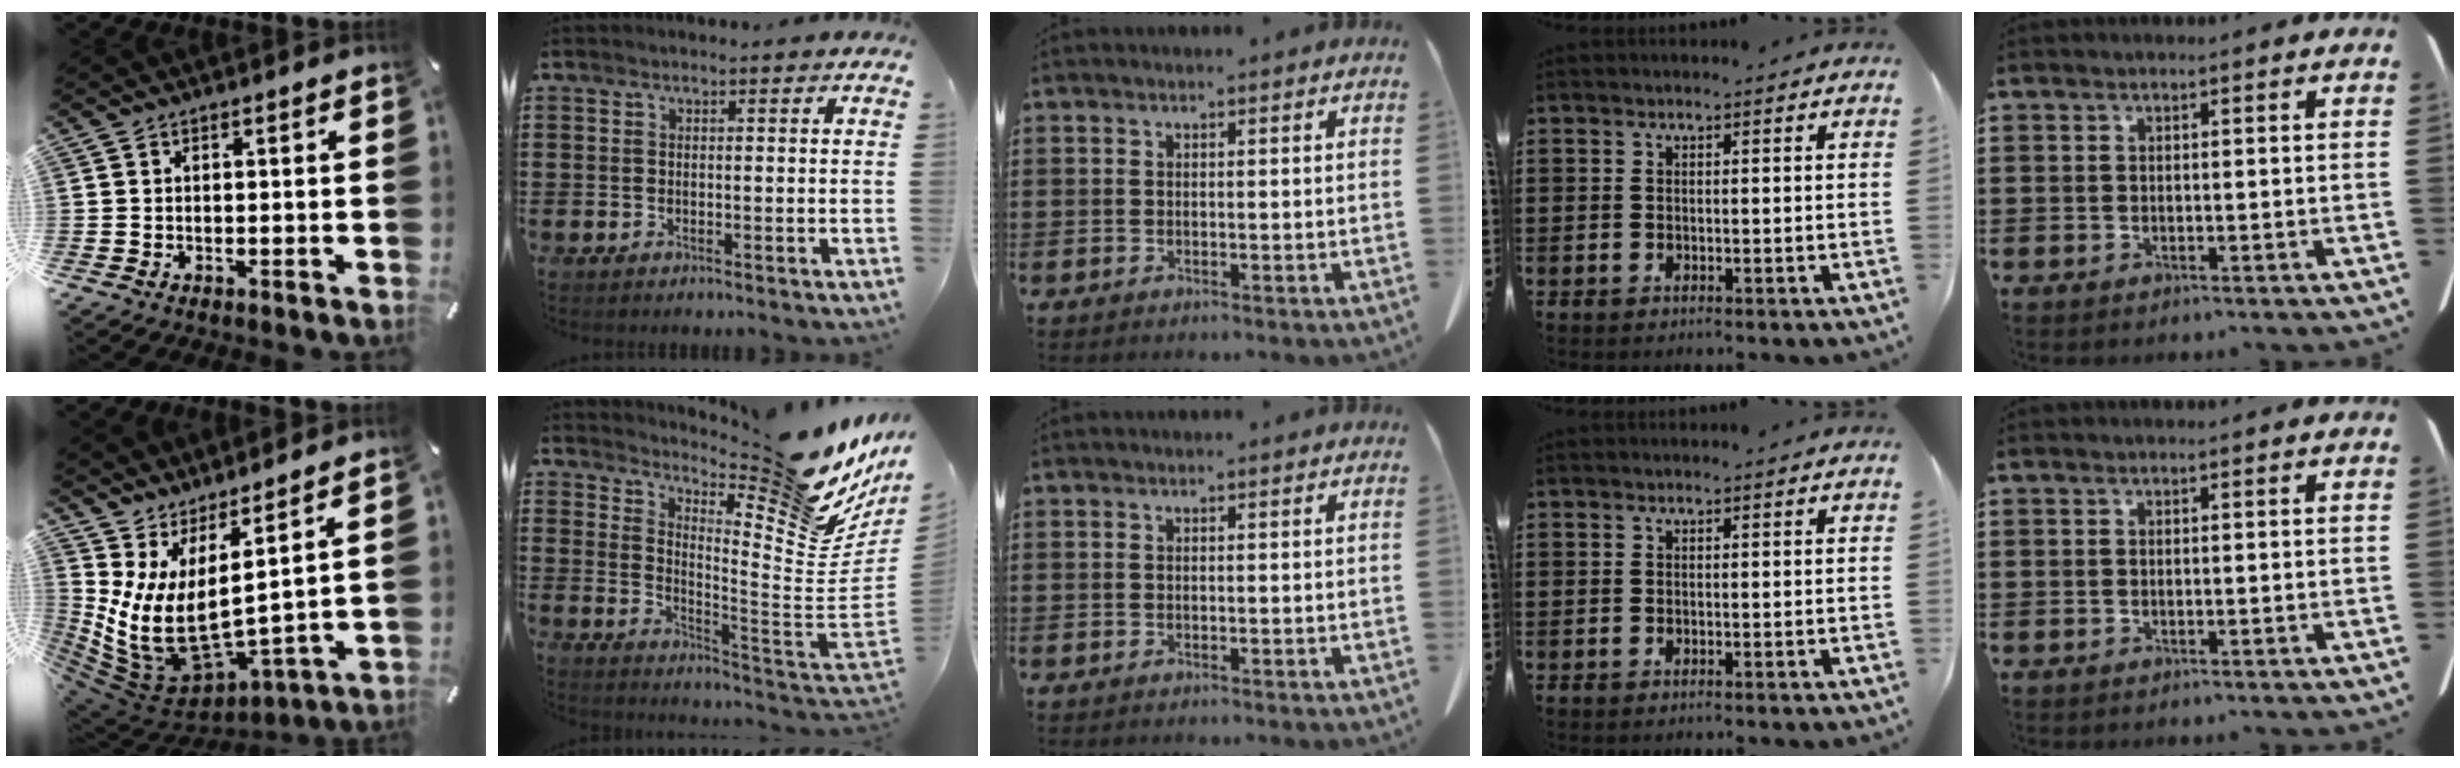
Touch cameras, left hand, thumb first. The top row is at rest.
{"thumb": {"total": 9.5, "force": [1.8, 4.9, 7.9], "torque": [-0.198, -0.063, 0.032]}, "index": {"total": 13.6, "force": [11.0, 1.5, 7.9], "torque": [-0.104, -0.114, 0.173]}}